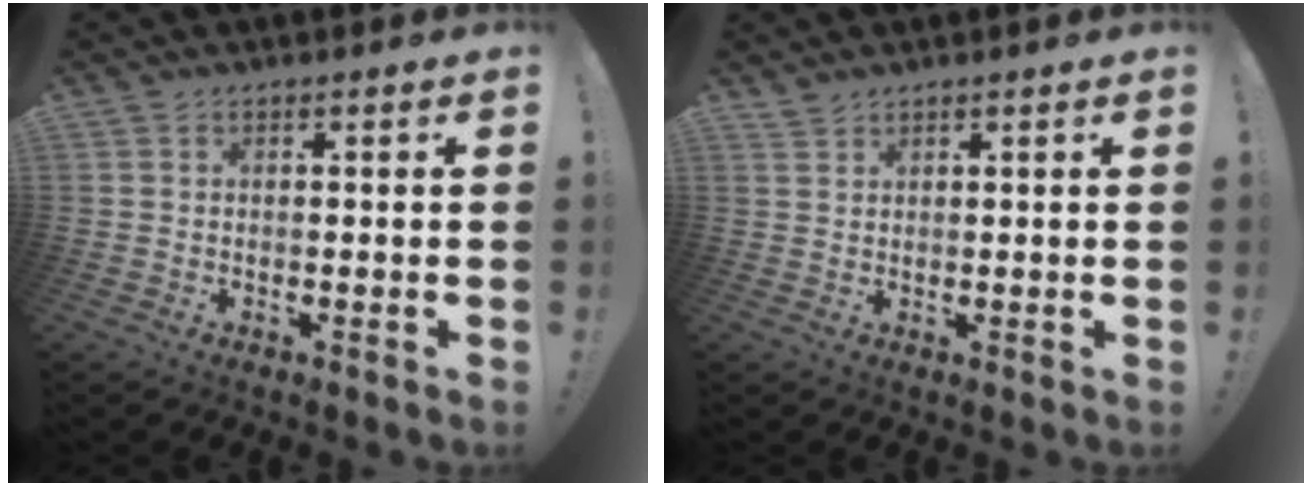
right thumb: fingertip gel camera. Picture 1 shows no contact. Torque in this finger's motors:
{"motor_torque": [-0.03, 0.06, -0.32, 0.56, 0.09]}